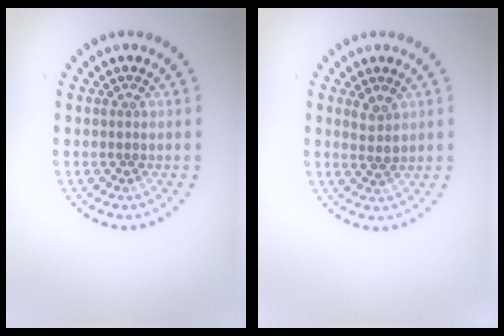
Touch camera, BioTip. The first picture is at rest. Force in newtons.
{"total": 1.4, "press": 1.2, "slide": 0.7}